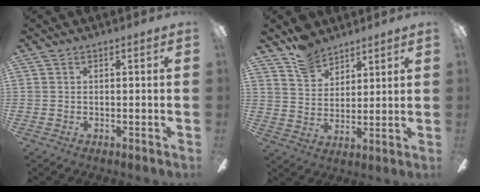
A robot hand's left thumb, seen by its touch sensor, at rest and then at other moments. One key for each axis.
{"total": 8.4, "fx": 6.9, "fy": 4.4, "fz": 2.0, "tx": -0.044, "ty": -0.033, "tz": 0.132}